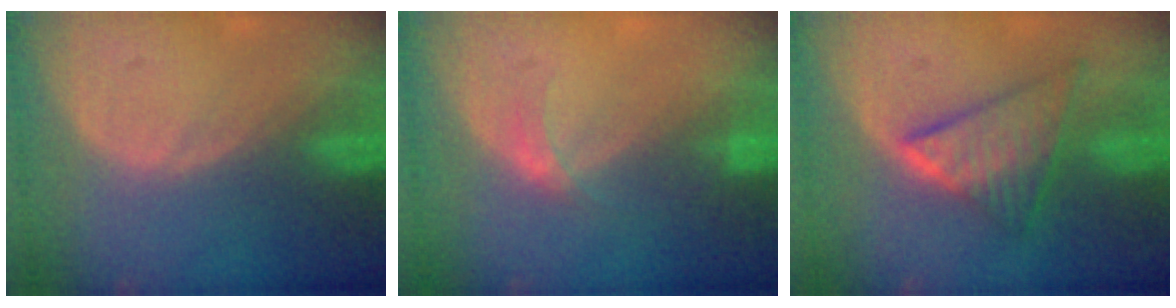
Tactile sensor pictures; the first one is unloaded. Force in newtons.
{"total": 2.1, "press": 2.1, "slide": 0.2}
{"total": 7.8, "press": 7.8, "slide": 0.4}